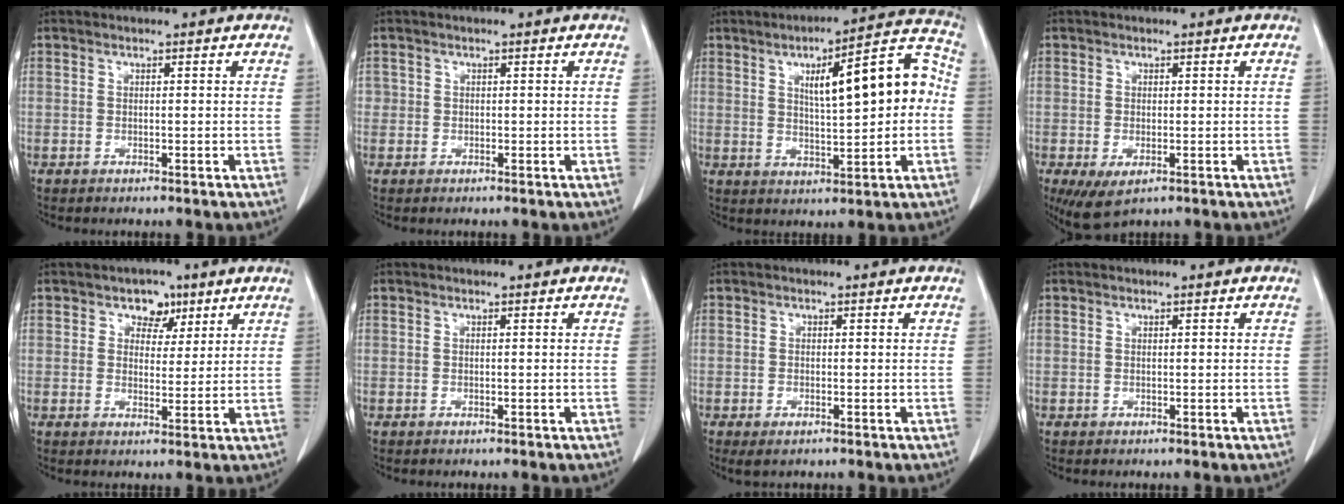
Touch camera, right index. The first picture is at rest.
{"total": 0.8, "force": [0.0, 0.8, 0.0], "torque": [0.011, 0.005, -0.002]}
{"total": 13.8, "force": [2.0, 3.3, 13.2], "torque": [-0.181, 0.040, 0.030]}
{"total": 4.6, "force": [-2.0, 2.2, 3.5], "torque": [-0.063, -0.013, -0.023]}
{"total": 4.3, "force": [2.4, 3.2, 1.8], "torque": [-0.019, 0.006, 0.036]}
{"total": 0.0}
{"total": 1.7, "force": [-0.9, 0.7, 1.2], "torque": [-0.022, -0.004, -0.008]}
{"total": 0.0}